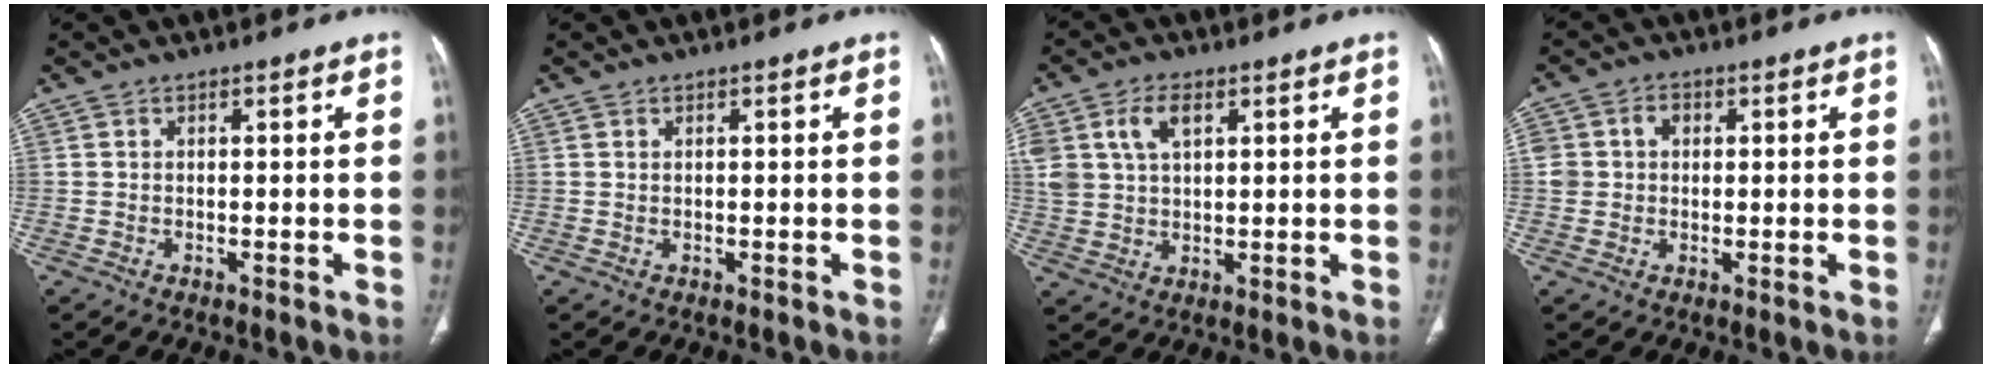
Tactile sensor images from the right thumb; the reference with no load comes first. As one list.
[{"total": 0.0}, {"total": 8.6, "force": [3.2, 5.8, 5.5], "torque": [-0.110, 0.001, 0.066]}, {"total": 5.0, "force": [0.8, 4.4, 2.2], "torque": [-0.029, 0.013, 0.017]}]